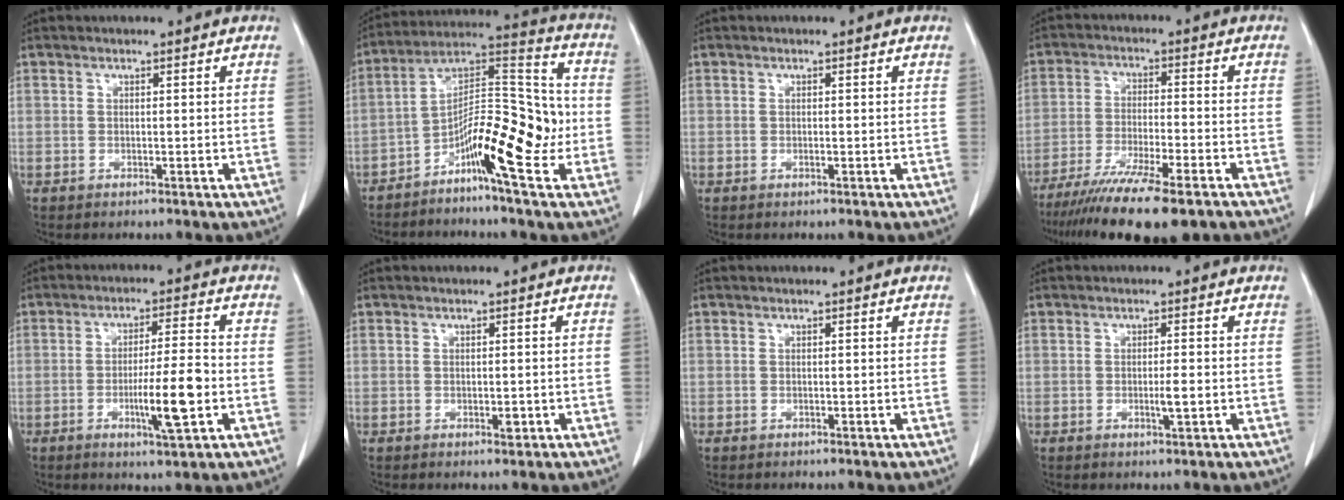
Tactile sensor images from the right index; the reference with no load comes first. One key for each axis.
{"total": 14.0, "fx": -5.0, "fy": 3.0, "fz": 12.7, "tx": -0.206, "ty": 0.029, "tz": -0.088}
{"total": 0.0}
{"total": 16.7, "fx": -12.8, "fy": 2.1, "fz": 10.6, "tx": -0.171, "ty": -0.037, "tz": -0.203}
{"total": 8.6, "fx": -2.4, "fy": 0.4, "fz": 8.3, "tx": -0.137, "ty": -0.005, "tz": -0.039}
{"total": 1.3, "fx": -0.5, "fy": 0.6, "fz": 1.0, "tx": -0.012, "ty": 0.000, "tz": -0.003}
{"total": 0.0}
{"total": 2.1, "fx": -0.5, "fy": 0.1, "fz": 2.0, "tx": -0.034, "ty": -0.002, "tz": -0.008}